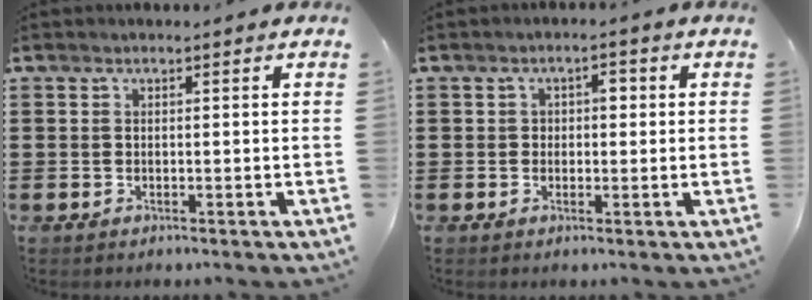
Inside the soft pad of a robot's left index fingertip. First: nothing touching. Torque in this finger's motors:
{"motor_torque": [0.42, 0.02, 0.06, 0.03]}